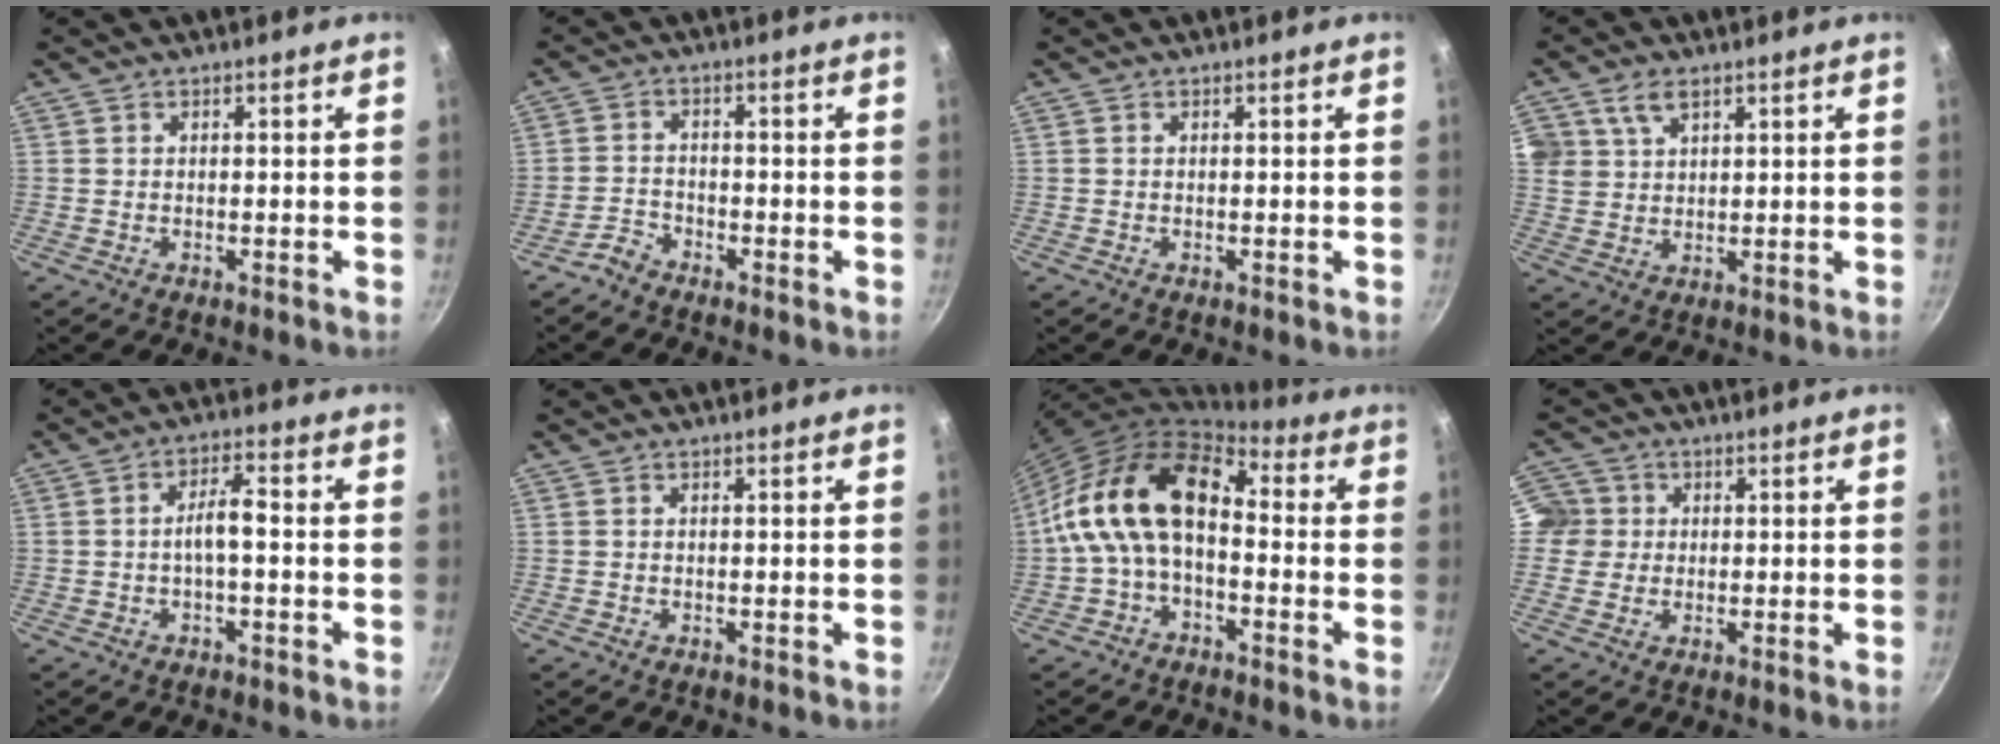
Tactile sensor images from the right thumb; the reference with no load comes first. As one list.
[{"total": 2.9, "force": [-2.6, 1.3, 0.6], "torque": [-0.012, 0.027, -0.052]}, {"total": 0.0}, {"total": 5.2, "force": [3.0, 3.3, 2.8], "torque": [-0.040, -0.006, 0.062]}, {"total": 4.6, "force": [-1.0, 1.4, 4.3], "torque": [-0.082, 0.027, -0.020]}, {"total": 0.0}, {"total": 15.2, "force": [-1.0, 9.1, 12.1], "torque": [-0.205, 0.042, -0.036]}, {"total": 5.0, "force": [0.5, 4.9, 0.9], "torque": [0.021, 0.004, -0.006]}]